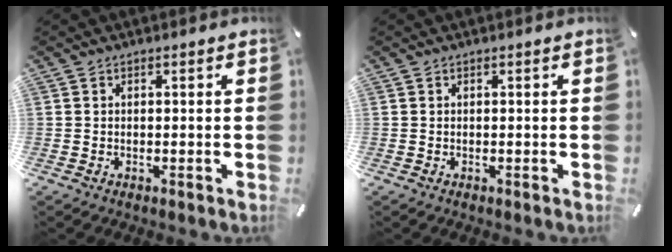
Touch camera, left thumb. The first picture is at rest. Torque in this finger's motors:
{"motor_torque": [-0.09, -0.08, 0.00, 0.05, 0.00]}